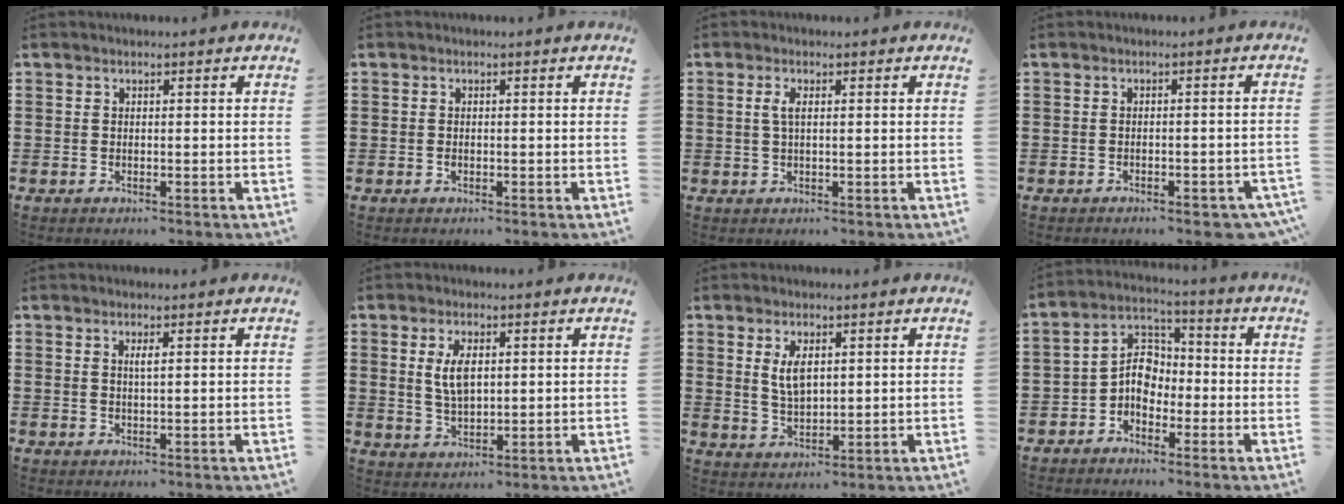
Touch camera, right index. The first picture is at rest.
{"total": 0.5, "force": [-0.2, 0.4, 0.3], "torque": [-0.007, 0.001, -0.005]}
{"total": 1.9, "force": [0.3, 0.6, 1.8], "torque": [-0.036, 0.005, 0.003]}
{"total": 2.2, "force": [-1.8, 0.4, 1.1], "torque": [-0.021, 0.000, -0.034]}
{"total": 1.2, "force": [0.4, 0.1, 1.1], "torque": [-0.023, 0.000, 0.006]}
{"total": 5.0, "force": [1.2, 2.4, 4.2], "torque": [-0.089, 0.009, 0.020]}
{"total": 4.2, "force": [1.5, 2.0, 3.4], "torque": [-0.064, 0.003, 0.024]}
{"total": 5.4, "force": [-1.7, 4.1, 3.2], "torque": [-0.073, 0.015, -0.038]}